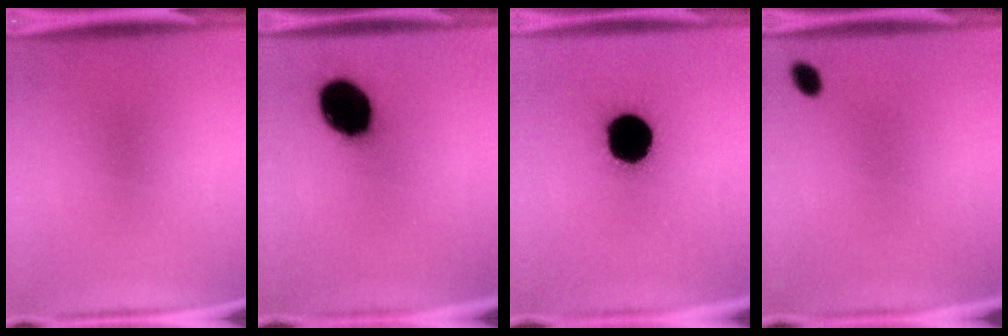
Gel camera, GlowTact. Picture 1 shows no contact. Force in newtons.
{"total": 15.6}
{"total": 18.6}
{"total": 3.2}